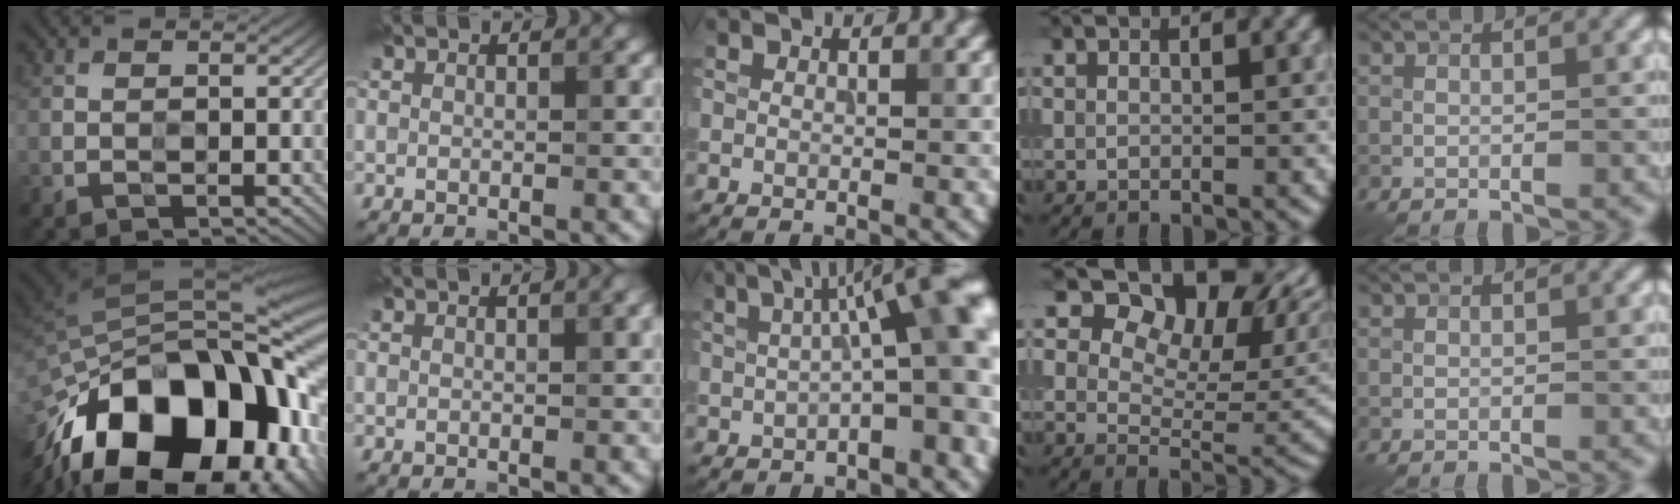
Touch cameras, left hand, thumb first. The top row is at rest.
{"thumb": {"total": 21.3, "force": [-11.0, 12.0, 13.7], "torque": [-0.253, -0.033, -0.155]}, "index": {"total": 1.2, "force": [0.5, 0.3, 1.0], "torque": [-0.008, 0.008, 0.005]}, "middle": {"total": 11.0, "force": [1.6, 3.6, 10.3], "torque": [-0.120, 0.025, 0.018]}, "ring": {"total": 11.5, "force": [5.8, 6.9, 7.1], "torque": [-0.095, 0.006, 0.093]}}